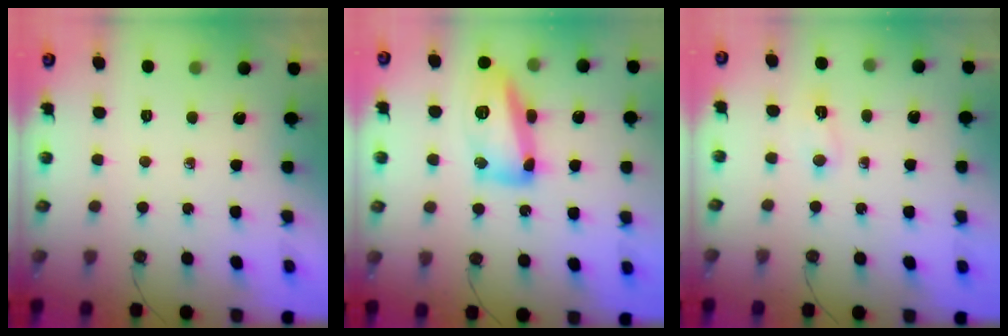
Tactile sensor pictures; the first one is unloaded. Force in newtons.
{"total": 14.6, "press": 14.5, "slide": 1.1}
{"total": 3.6, "press": 3.3, "slide": 1.5}